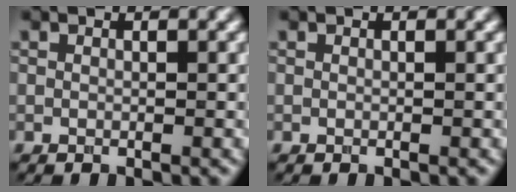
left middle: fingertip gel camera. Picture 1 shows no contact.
{"total": 0.0}